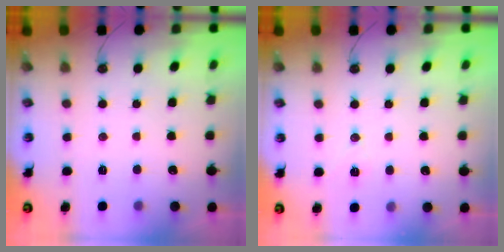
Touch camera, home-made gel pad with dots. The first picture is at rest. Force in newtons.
{"total": 6.3, "press": 4.9, "slide": 4.0}